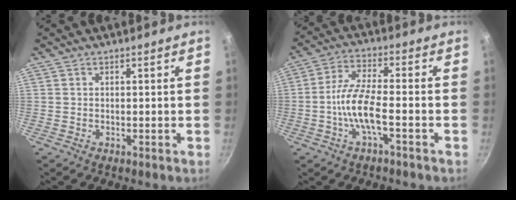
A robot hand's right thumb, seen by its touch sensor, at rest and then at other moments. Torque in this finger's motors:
{"motor_torque": [1.79, -0.45, 1.46, -1.30, 0.66]}